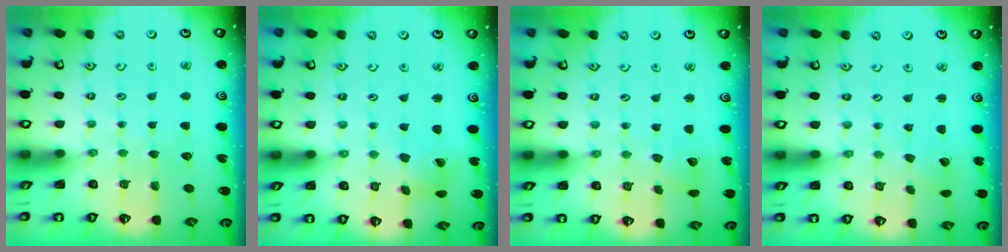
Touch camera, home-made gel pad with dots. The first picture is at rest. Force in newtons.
{"total": 4.1, "press": 4.1, "slide": 0.5}
{"total": 2.8, "press": 2.8, "slide": 0.3}
{"total": 2.1, "press": 2.1, "slide": 0.2}